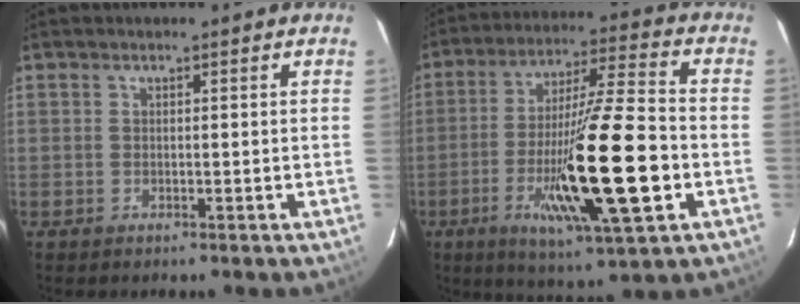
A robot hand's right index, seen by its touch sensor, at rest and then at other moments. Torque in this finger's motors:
{"motor_torque": [1.76, -0.38, 1.05, 0.21]}